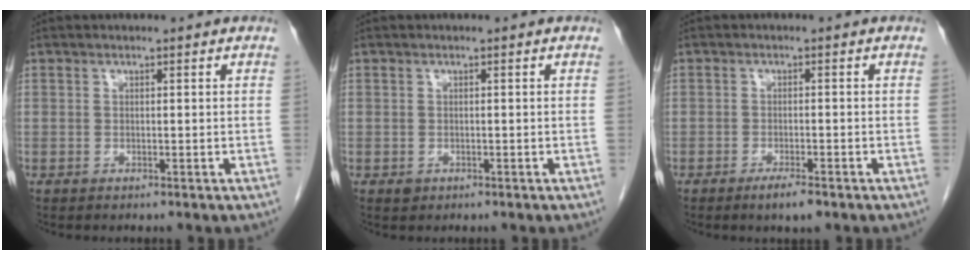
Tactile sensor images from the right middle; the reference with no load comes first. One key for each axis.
{"total": 0.8, "fx": -0.3, "fy": 0.6, "fz": 0.3, "tx": -0.004, "ty": 0.002, "tz": -0.001}
{"total": 2.9, "fx": -2.0, "fy": 0.4, "fz": 2.1, "tx": -0.040, "ty": -0.004, "tz": -0.032}